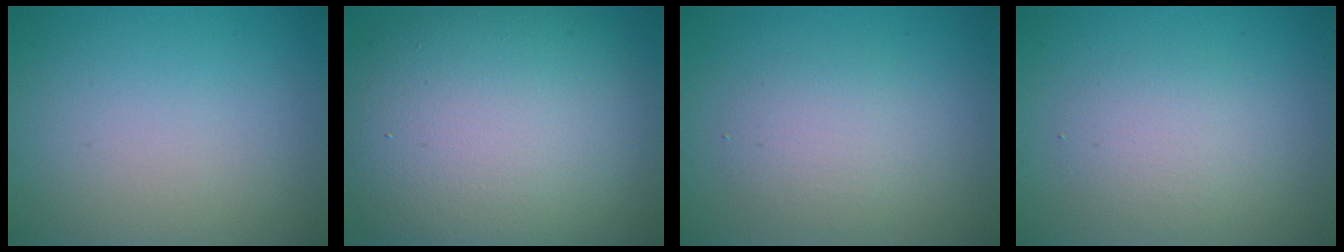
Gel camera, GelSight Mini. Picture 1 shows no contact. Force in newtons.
{"total": 13.7, "press": 13.7, "slide": 0.9}
{"total": 2.7, "press": 2.7, "slide": 0.3}
{"total": 2.7, "press": 2.7, "slide": 0.3}